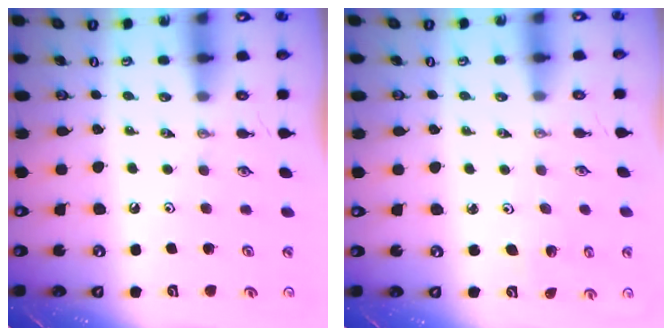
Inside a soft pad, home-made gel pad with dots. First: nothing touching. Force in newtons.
{"total": 1.1, "press": 1.1, "slide": 0.1}